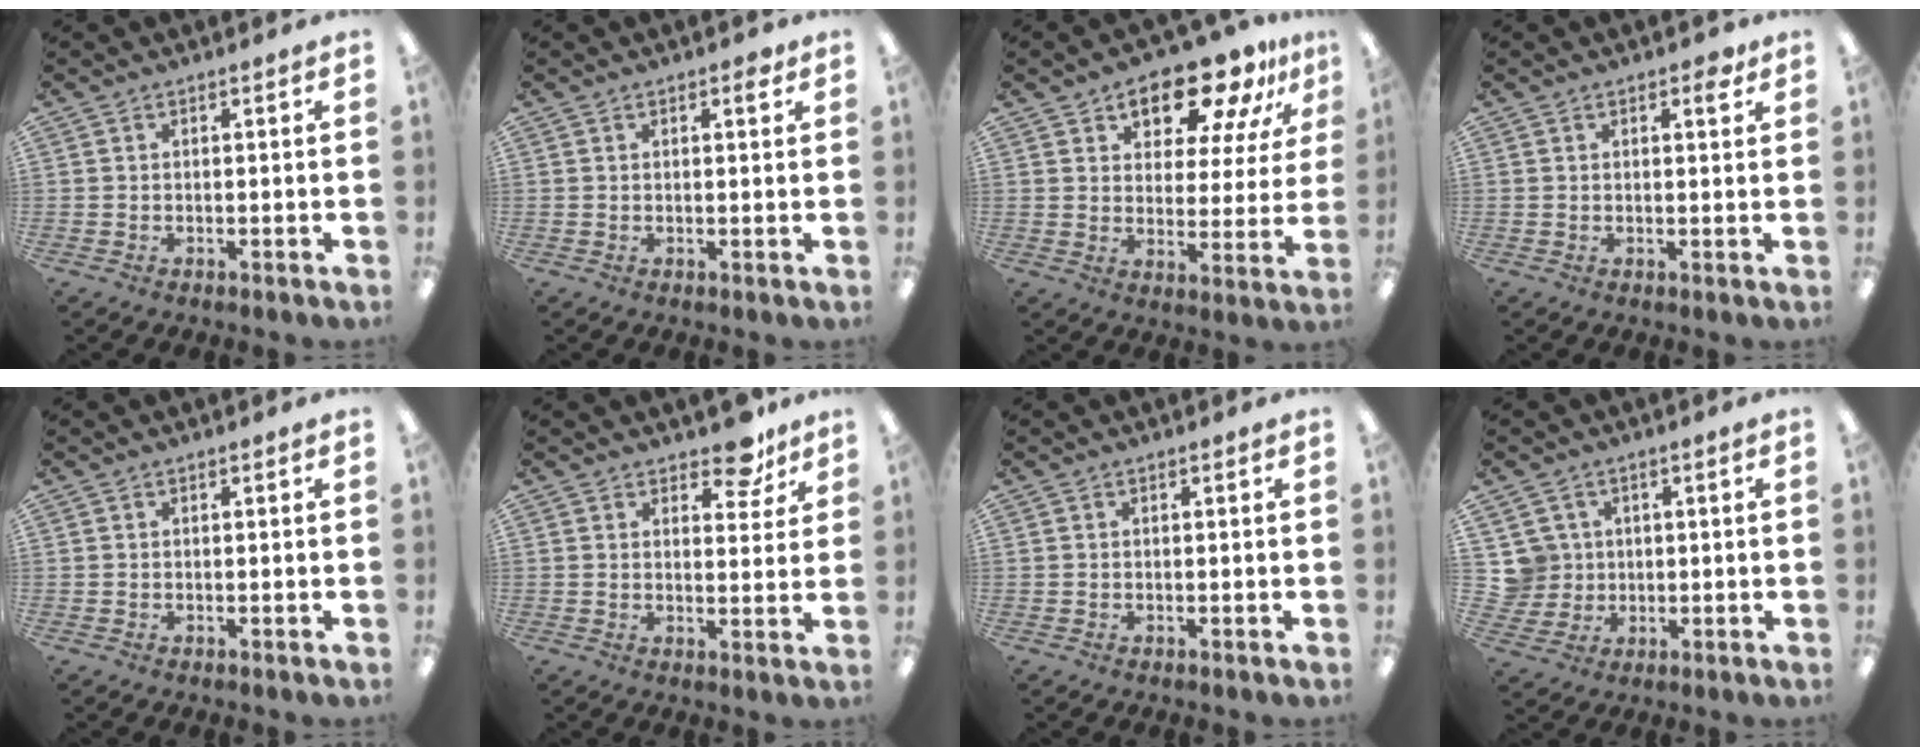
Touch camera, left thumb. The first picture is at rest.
{"total": 1.5, "force": [1.0, 0.6, 1.0], "torque": [-0.005, -0.005, 0.013]}
{"total": 14.8, "force": [11.7, 6.0, 6.8], "torque": [-0.108, -0.076, 0.203]}
{"total": 2.3, "force": [1.4, 1.0, 1.5], "torque": [-0.009, -0.006, 0.018]}
{"total": 0.0}
{"total": 8.1, "force": [5.9, 3.7, 4.0], "torque": [-0.036, -0.033, 0.100]}
{"total": 0.0}
{"total": 6.3, "force": [1.8, 6.0, 0.2], "torque": [-0.022, 0.003, 0.038]}